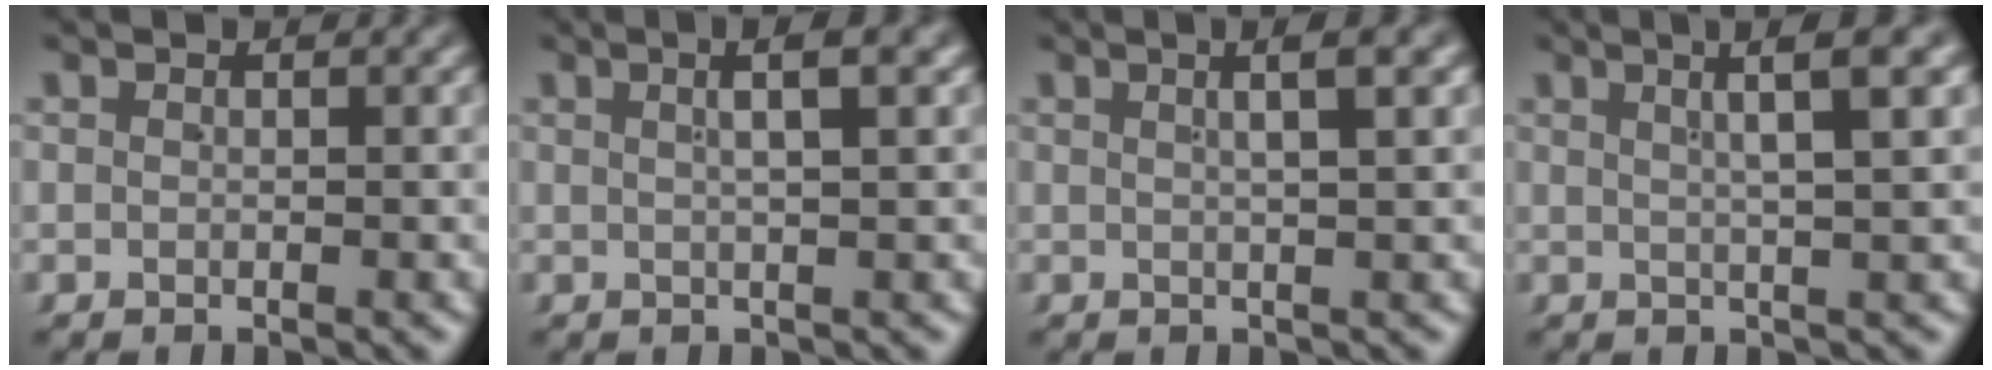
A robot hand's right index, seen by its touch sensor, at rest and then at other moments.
{"total": 2.6, "force": [1.1, -0.2, 2.4], "torque": [-0.026, 0.013, 0.018]}
{"total": 2.8, "force": [1.2, -0.3, 2.5], "torque": [-0.028, 0.013, 0.020]}
{"total": 4.3, "force": [2.4, -0.5, 3.5], "torque": [-0.043, 0.020, 0.037]}